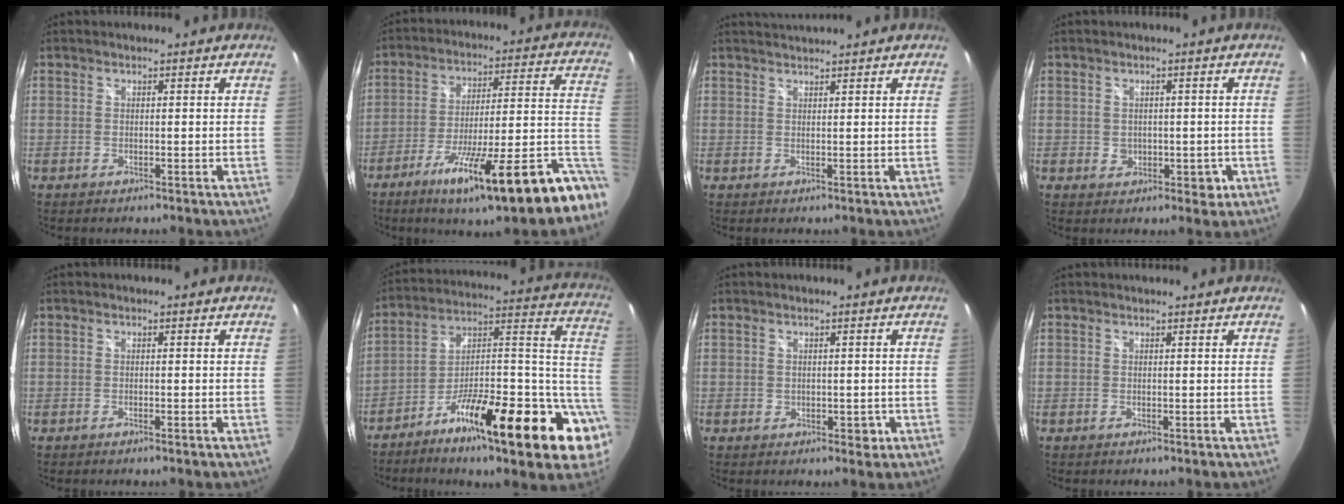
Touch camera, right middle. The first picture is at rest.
{"total": 24.6, "force": [-15.8, 2.7, 18.7], "torque": [-0.250, -0.039, -0.238]}
{"total": 2.1, "force": [2.0, -0.6, 0.2], "torque": [-0.004, 0.000, 0.035]}
{"total": 3.6, "force": [-0.4, 3.0, 1.8], "torque": [-0.023, -0.001, -0.003]}
{"total": 0.7, "force": [-0.5, -0.1, 0.5], "torque": [-0.006, 0.004, -0.009]}
{"total": 24.9, "force": [-8.9, 6.2, 22.4], "torque": [-0.270, 0.019, -0.141]}
{"total": 2.1, "force": [-0.4, 1.8, 1.1], "torque": [-0.009, -0.001, -0.004]}
{"total": 0.6, "force": [0.6, -0.2, 0.1], "torque": [-0.007, -0.002, 0.010]}